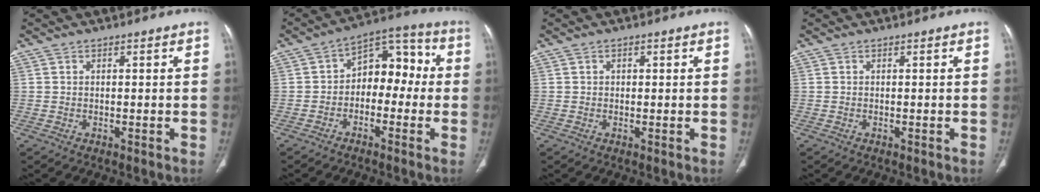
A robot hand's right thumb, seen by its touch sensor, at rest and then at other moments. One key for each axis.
{"total": 10.3, "fx": -1.0, "fy": 7.1, "fz": 7.5, "tx": -0.057, "ty": 0.051, "tz": -0.033}
{"total": 0.8, "fx": 0.2, "fy": 0.6, "fz": 0.3, "tx": 0.000, "ty": 0.001, "tz": 0.002}
{"total": 0.0}